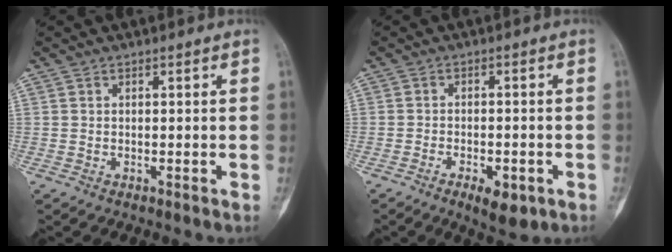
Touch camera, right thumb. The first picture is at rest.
{"total": 5.7, "force": [-2.8, 2.6, 4.2], "torque": [-0.055, 0.011, -0.035]}